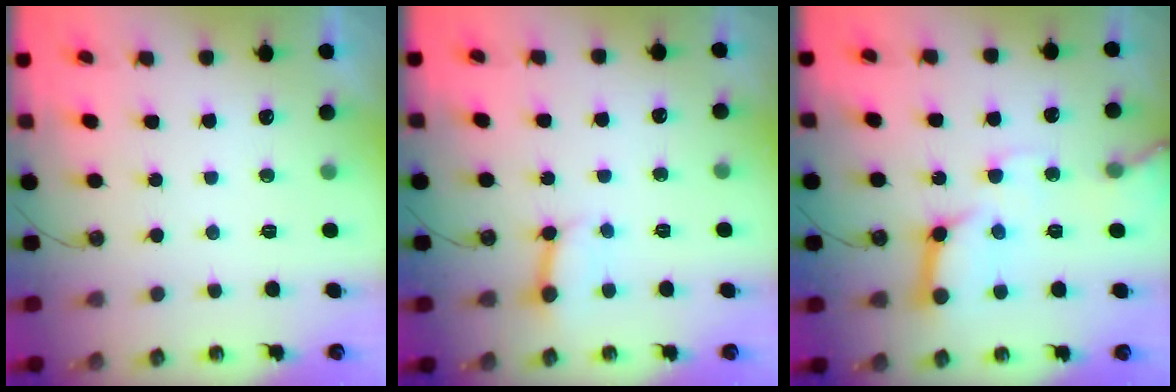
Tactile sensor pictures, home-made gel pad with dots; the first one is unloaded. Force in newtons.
{"total": 4.7, "press": 4.7, "slide": 0.6}
{"total": 14.3, "press": 14.2, "slide": 1.7}